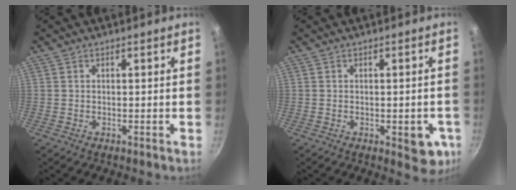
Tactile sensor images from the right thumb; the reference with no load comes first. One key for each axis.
{"total": 6.5, "fx": -1.9, "fy": 3.0, "fz": 5.5, "tx": -0.044, "ty": 0.001, "tz": -0.021}